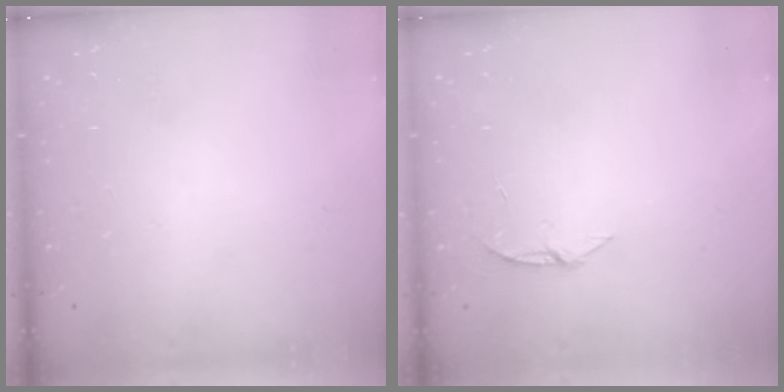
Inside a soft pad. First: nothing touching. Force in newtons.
{"total": 4.3, "press": 4.3, "slide": 0.4}